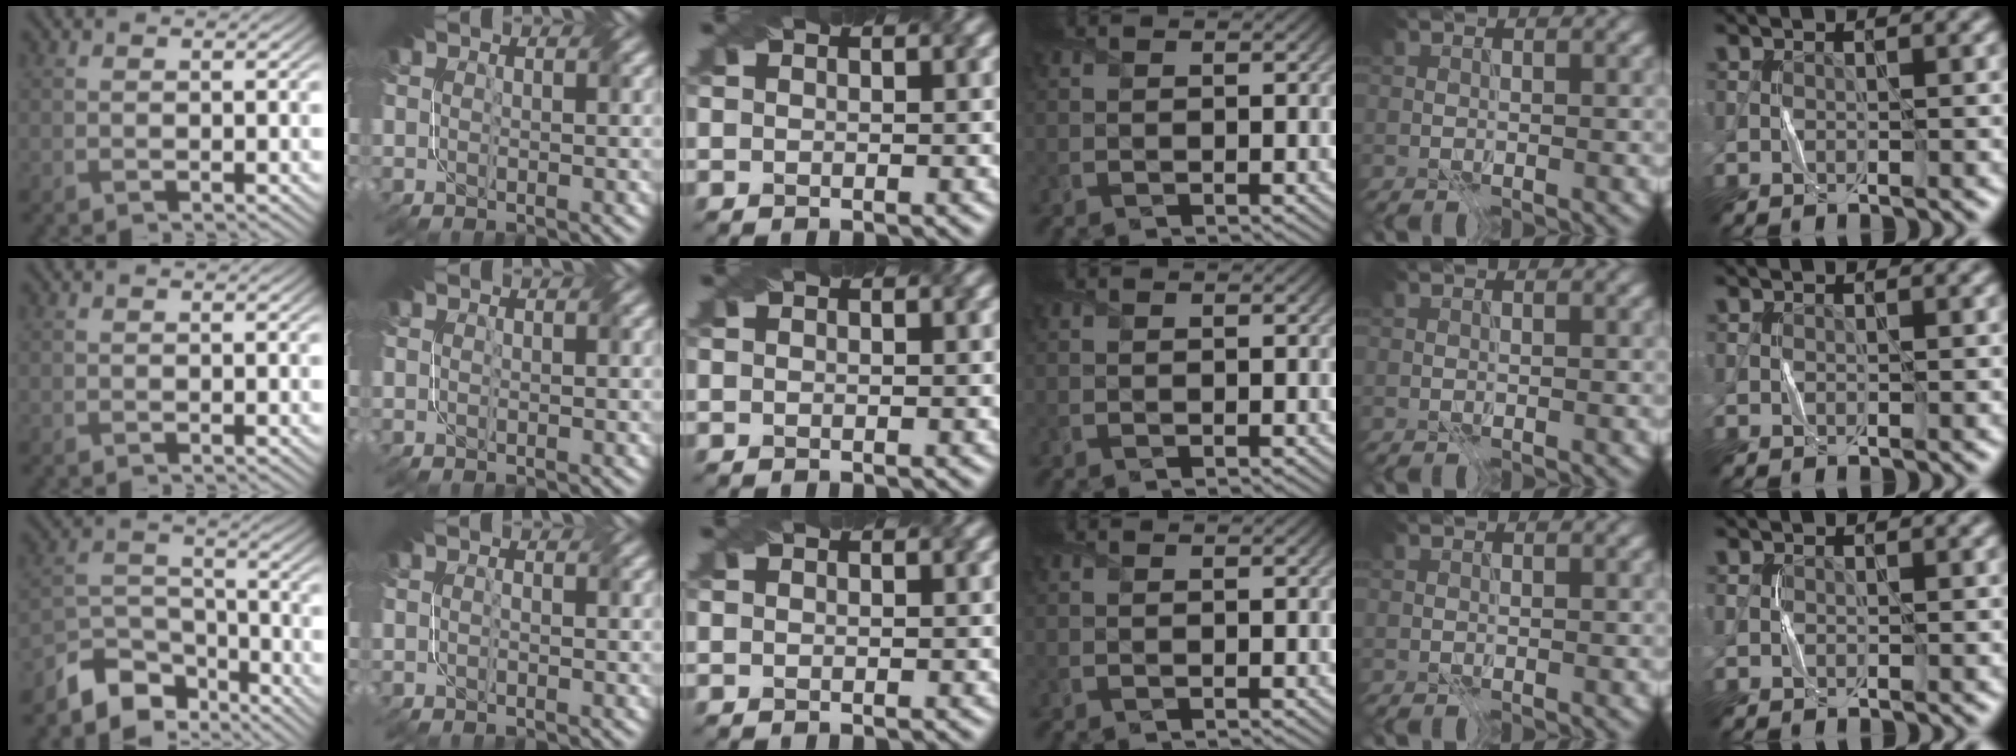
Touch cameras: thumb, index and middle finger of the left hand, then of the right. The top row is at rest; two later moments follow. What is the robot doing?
{"motion": "fold", "object": "paper"}